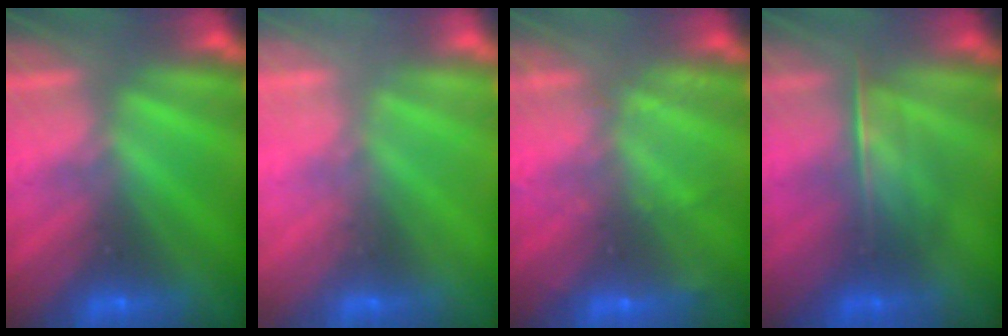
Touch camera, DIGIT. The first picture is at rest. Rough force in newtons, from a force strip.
{"total": 1.4}
{"total": 2.3}
{"total": 2.1}